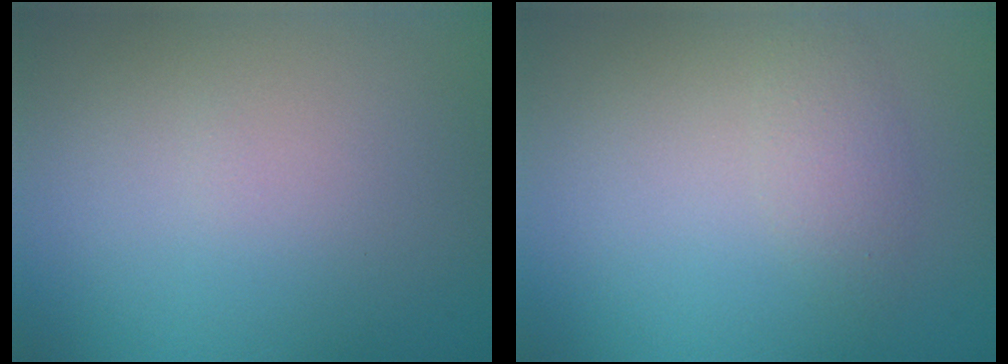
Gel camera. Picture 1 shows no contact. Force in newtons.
{"total": 1.6, "press": 1.6, "slide": 0.1}